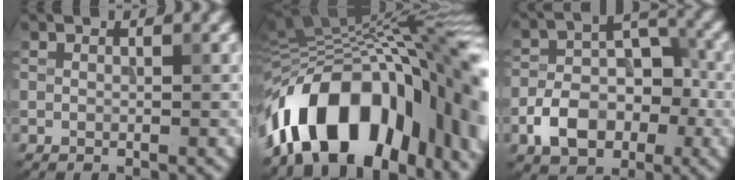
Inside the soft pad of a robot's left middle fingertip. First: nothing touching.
{"total": 16.6, "force": [-7.7, 8.8, 11.8], "torque": [-0.162, 0.020, -0.141]}
{"total": 6.6, "force": [-2.7, 4.2, 4.3], "torque": [-0.062, 0.002, -0.049]}